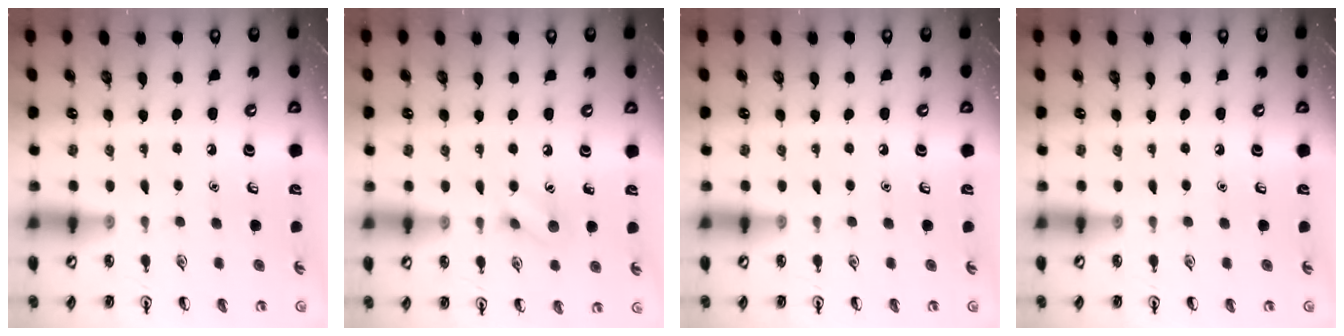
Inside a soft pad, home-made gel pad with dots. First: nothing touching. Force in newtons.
{"total": 6.1, "press": 6.0, "slide": 1.0}
{"total": 0.0}
{"total": 0.0}